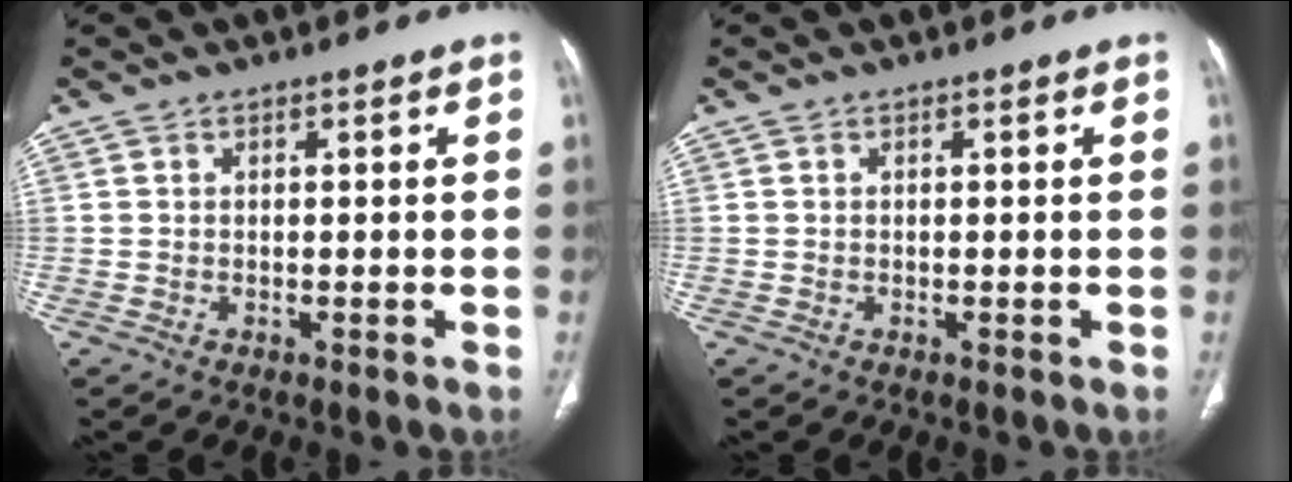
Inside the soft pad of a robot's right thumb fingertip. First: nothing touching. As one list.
[{"total": 0.0}]